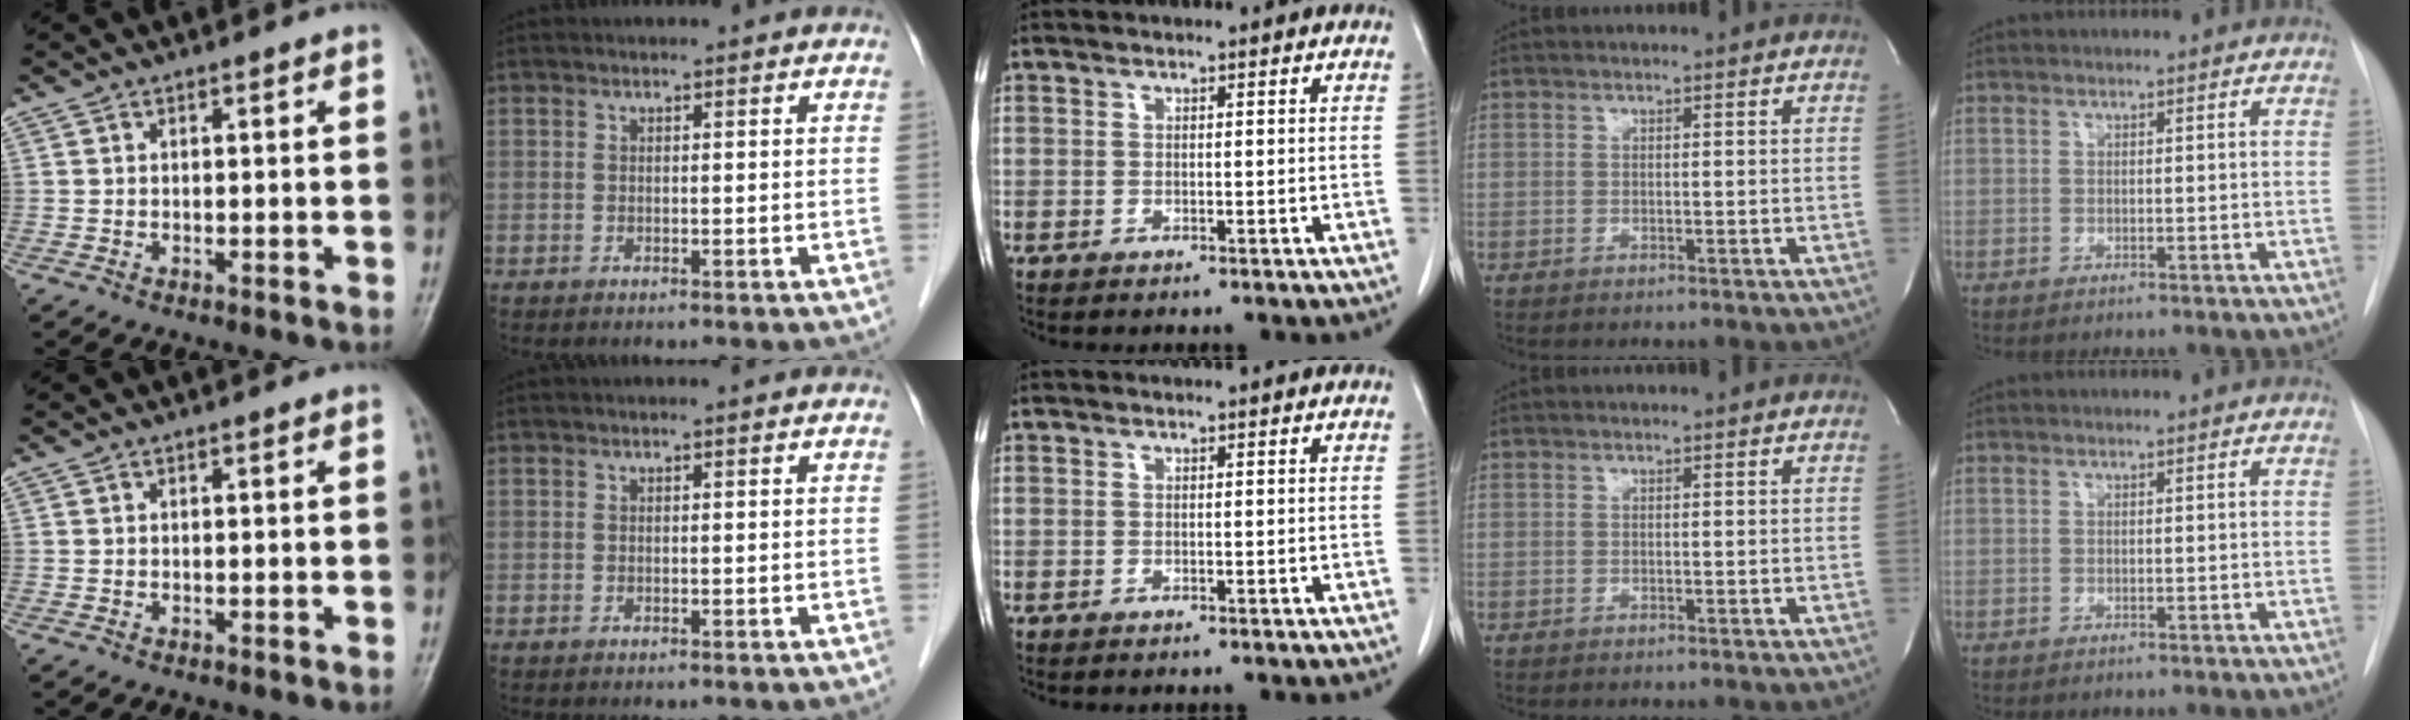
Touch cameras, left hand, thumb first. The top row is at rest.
{}